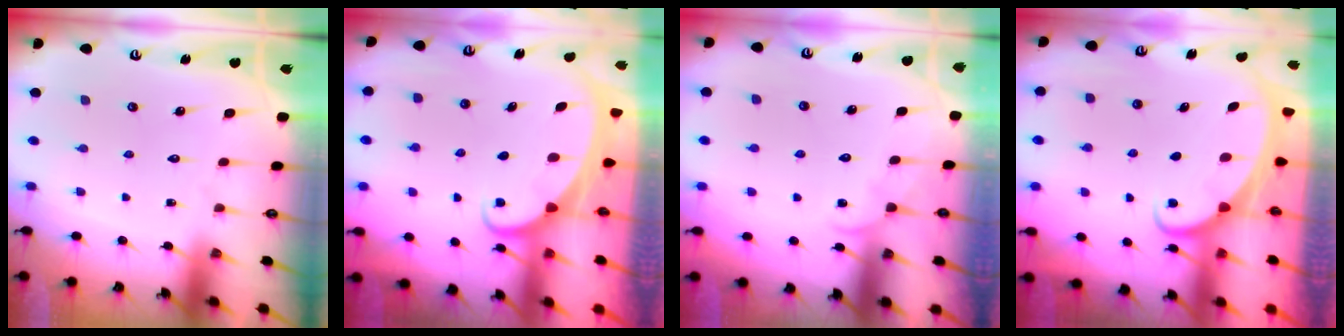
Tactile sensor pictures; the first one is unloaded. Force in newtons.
{"total": 1.8, "press": 1.8, "slide": 0.2}
{"total": 3.1, "press": 3.1, "slide": 0.4}
{"total": 2.3, "press": 2.3, "slide": 0.4}